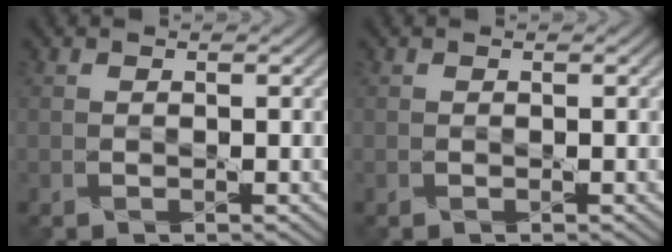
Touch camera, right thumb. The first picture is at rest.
{"total": 0.0}